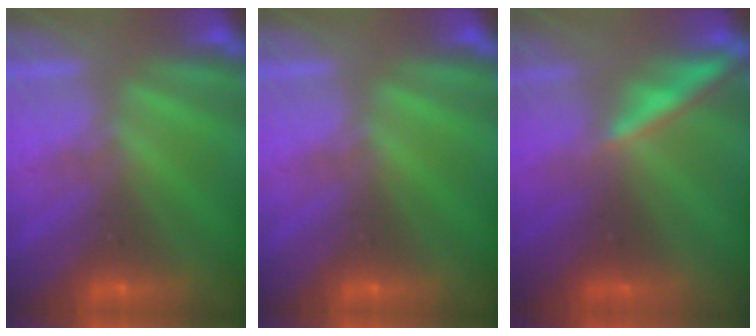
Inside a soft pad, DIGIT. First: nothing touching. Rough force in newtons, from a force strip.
{"total": 0.0}
{"total": 1.6}